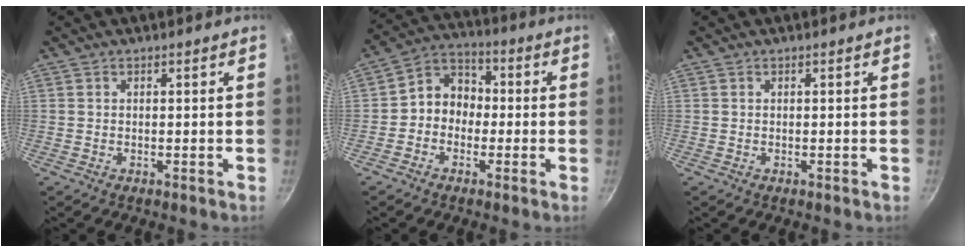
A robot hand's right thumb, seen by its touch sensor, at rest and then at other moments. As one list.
[{"total": 7.7, "force": [-1.1, 6.6, 3.9], "torque": [-0.026, 0.033, -0.041]}, {"total": 0.0}]